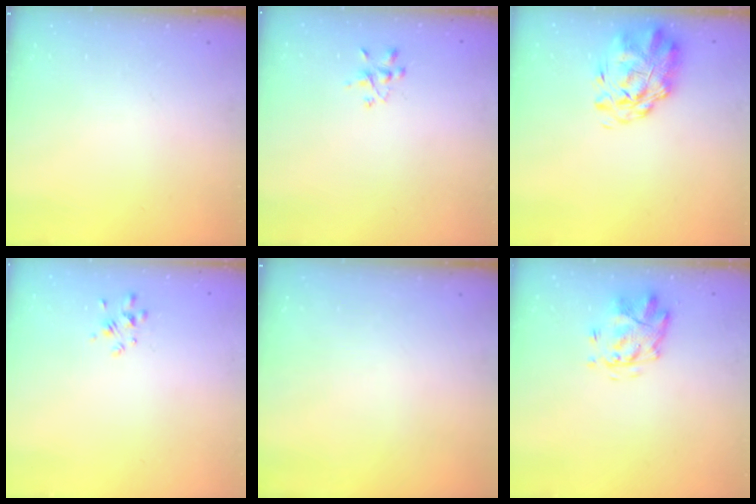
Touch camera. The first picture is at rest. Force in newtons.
{"total": 2.2, "press": 2.1, "slide": 0.8}
{"total": 3.2, "press": 2.6, "slide": 1.8}
{"total": 2.1, "press": 2.0, "slide": 0.9}
{"total": 0.0}
{"total": 3.8, "press": 3.4, "slide": 1.8}